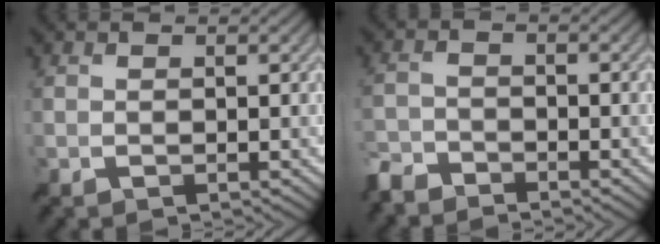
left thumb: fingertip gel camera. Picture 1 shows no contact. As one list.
[{"total": 3.5, "force": [-3.3, 0.9, 0.7], "torque": [-0.015, -0.008, -0.081]}]